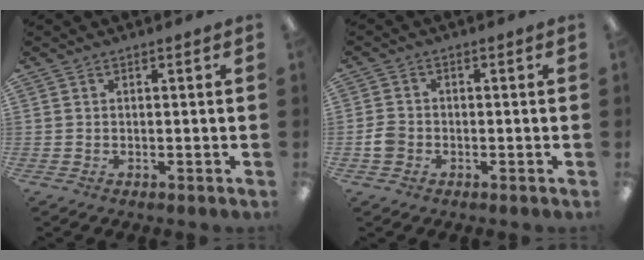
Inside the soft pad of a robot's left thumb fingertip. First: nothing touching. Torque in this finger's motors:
{"motor_torque": [-0.16, 0.17, 0.07, -0.02, 0.00]}